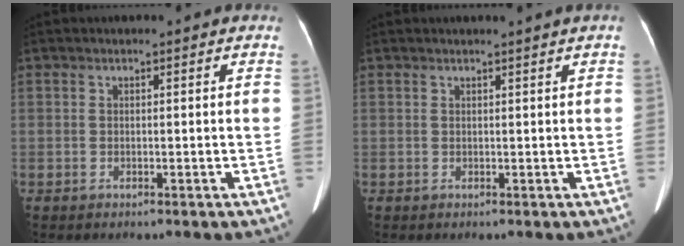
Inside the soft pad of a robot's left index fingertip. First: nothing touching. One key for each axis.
{"total": 1.0, "fx": 0.8, "fy": -0.3, "fz": 0.5, "tx": -0.011, "ty": 0.000, "tz": 0.018}